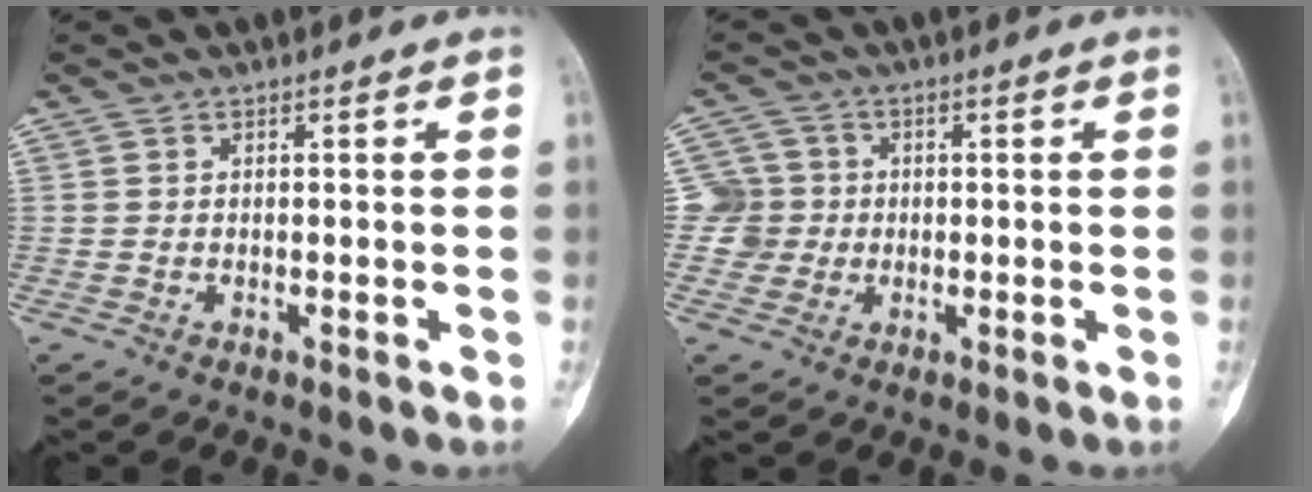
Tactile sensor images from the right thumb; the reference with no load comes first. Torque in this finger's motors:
{"motor_torque": [-0.43, 0.51, 0.20, -0.07, -0.06]}